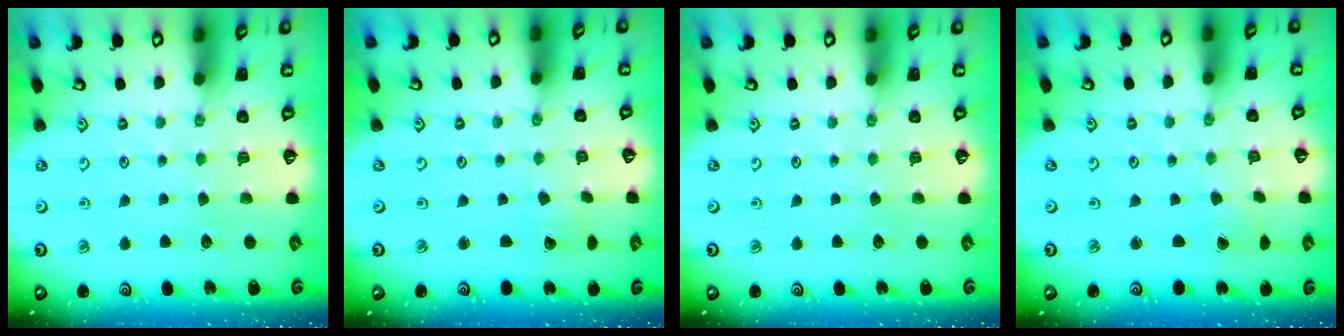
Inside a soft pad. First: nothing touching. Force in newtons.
{"total": 1.5, "press": 1.5, "slide": 0.2}
{"total": 0.0}
{"total": 0.7, "press": 0.5, "slide": 0.4}